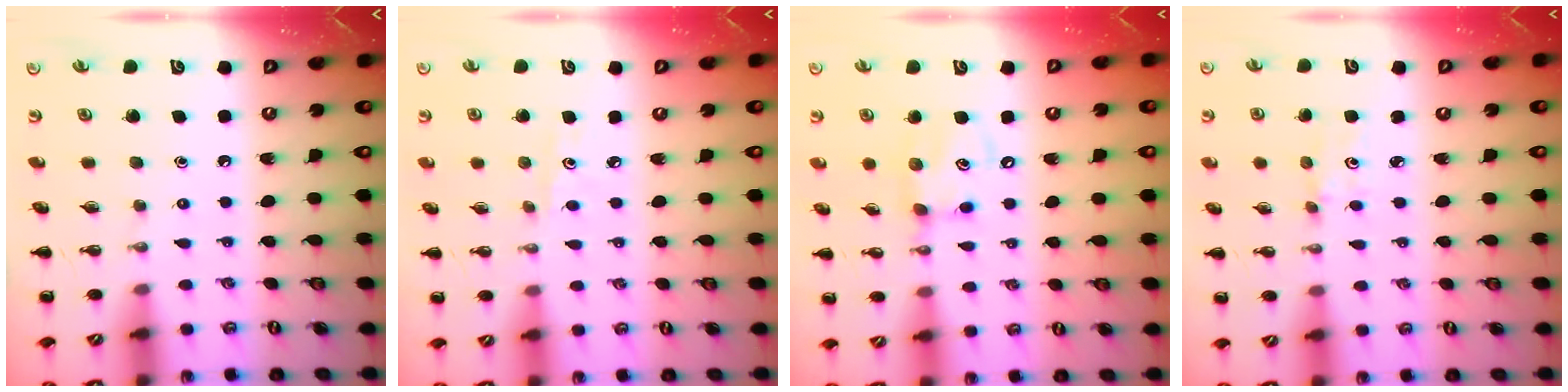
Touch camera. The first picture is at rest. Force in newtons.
{"total": 3.9, "press": 3.7, "slide": 1.2}
{"total": 8.4, "press": 8.3, "slide": 1.2}
{"total": 2.9, "press": 2.8, "slide": 0.8}